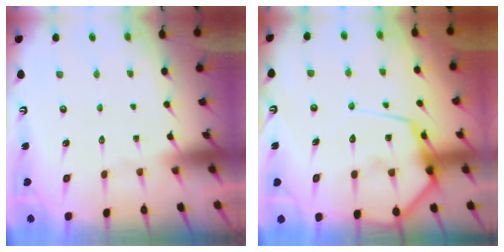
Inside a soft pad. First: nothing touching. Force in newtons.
{"total": 13.8, "press": 13.7, "slide": 1.3}